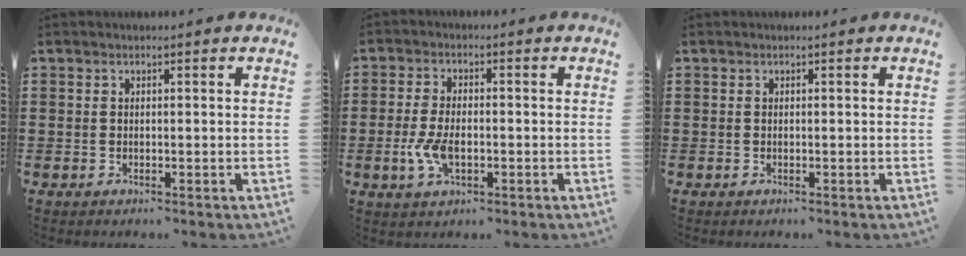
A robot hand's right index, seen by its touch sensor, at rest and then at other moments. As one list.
[{"total": 5.5, "force": [-1.3, 2.7, 4.5], "torque": [-0.104, -0.004, -0.028]}, {"total": 0.0}]